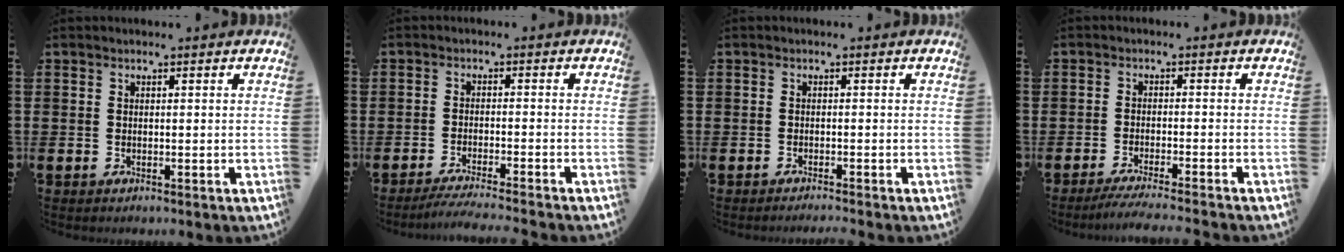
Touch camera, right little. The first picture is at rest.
{"total": 2.8, "force": [-2.5, -0.4, 1.2], "torque": [-0.017, -0.002, -0.047]}
{"total": 0.7, "force": [-0.7, -0.2, 0.1], "torque": [-0.001, -0.001, -0.014]}
{"total": 2.7, "force": [-2.3, -0.3, 1.4], "torque": [-0.020, -0.004, -0.042]}